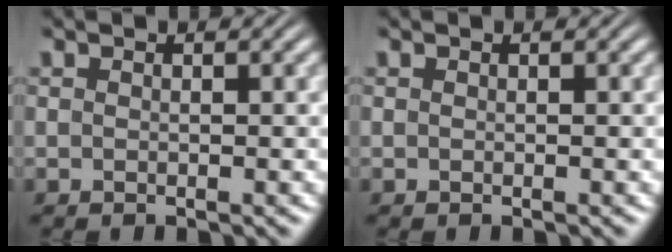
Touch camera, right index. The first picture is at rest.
{"total": 0.0}